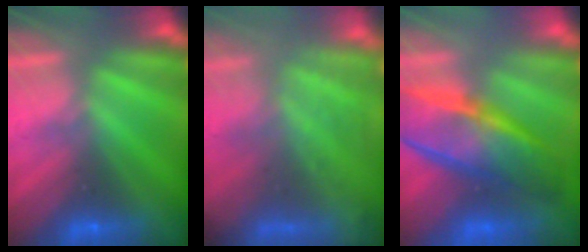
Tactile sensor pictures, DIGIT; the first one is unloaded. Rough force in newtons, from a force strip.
{"total": 7.5}
{"total": 6.9}